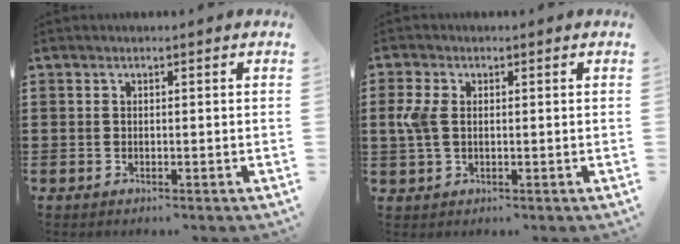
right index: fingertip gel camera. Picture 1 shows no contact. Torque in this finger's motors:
{"motor_torque": [0.11, 0.02, 0.10, 0.06]}